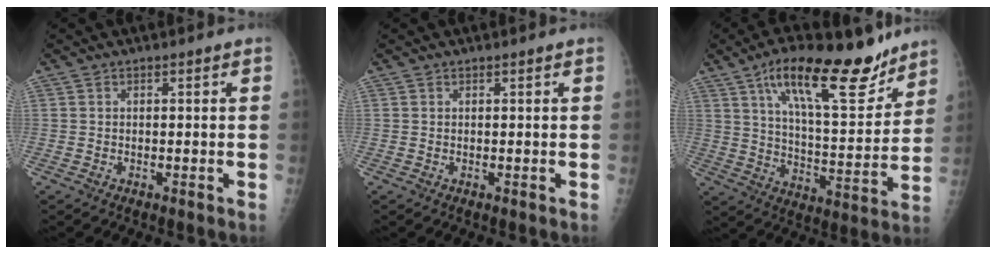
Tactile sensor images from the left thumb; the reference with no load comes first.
{"total": 0.0}
{"total": 20.3, "force": [13.4, 6.7, 13.6], "torque": [-0.181, -0.068, 0.222]}